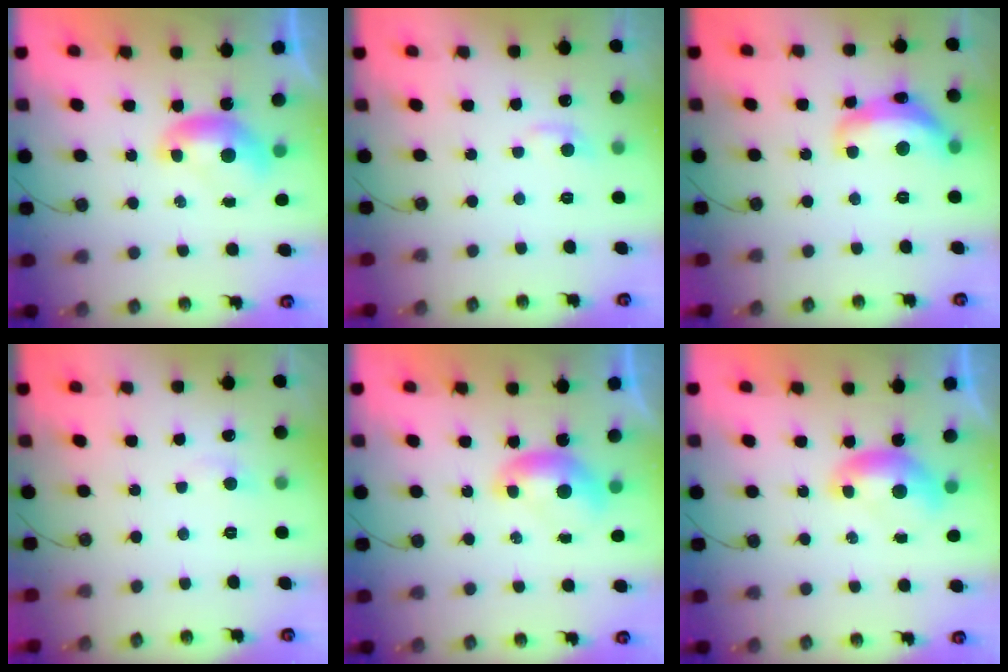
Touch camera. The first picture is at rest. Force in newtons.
{"total": 1.0, "press": 0.9, "slide": 0.5}
{"total": 8.9, "press": 8.9, "slide": 0.9}
{"total": 0.9, "press": 0.6, "slide": 0.7}
{"total": 0.0}
{"total": 0.0}